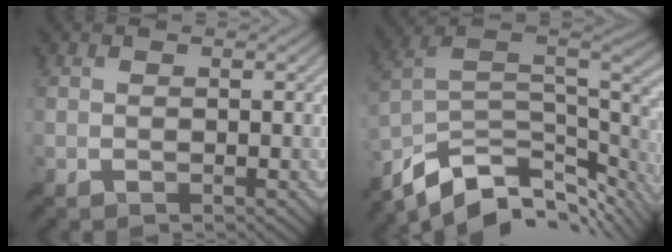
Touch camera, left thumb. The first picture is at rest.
{"total": 12.9, "force": [-8.0, 6.1, 8.0], "torque": [-0.192, -0.016, -0.128]}